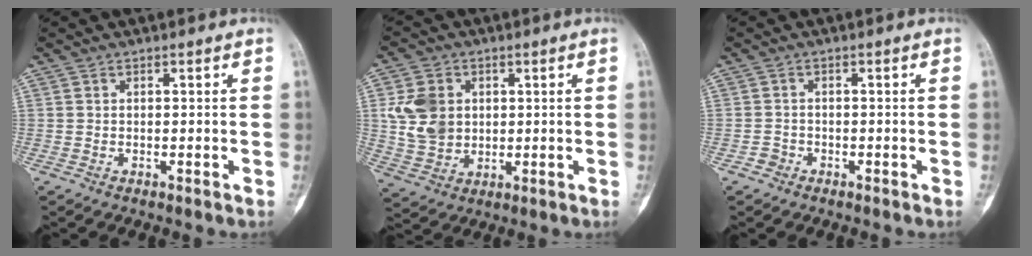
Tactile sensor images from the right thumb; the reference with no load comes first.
{"total": 9.8, "force": [1.8, 7.8, 5.6], "torque": [-0.090, -0.004, 0.043]}
{"total": 1.5, "force": [-0.9, 1.1, 0.0], "torque": [0.004, 0.007, -0.023]}